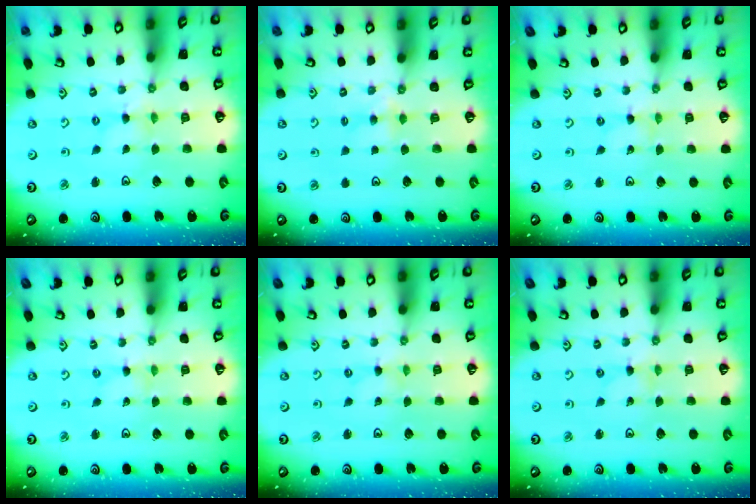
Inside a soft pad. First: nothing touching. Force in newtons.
{"total": 3.4, "press": 3.4, "slide": 0.5}
{"total": 0.0}
{"total": 0.0}
{"total": 0.0}
{"total": 0.0}